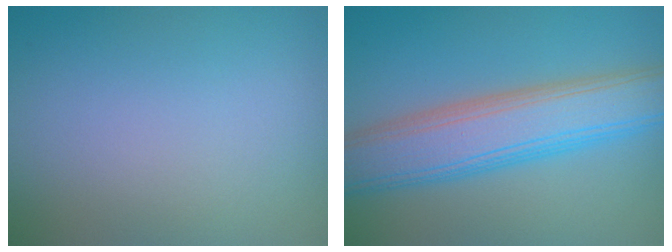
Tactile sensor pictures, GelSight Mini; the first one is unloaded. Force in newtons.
{"total": 8.3, "press": 8.3, "slide": 0.6}